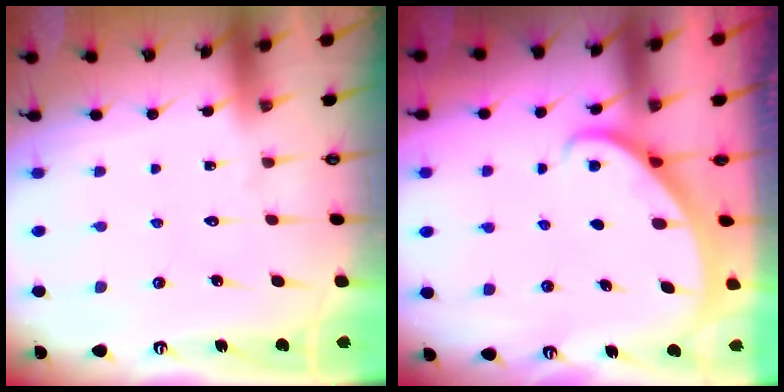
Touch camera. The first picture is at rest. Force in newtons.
{"total": 1.8, "press": 1.8, "slide": 0.1}